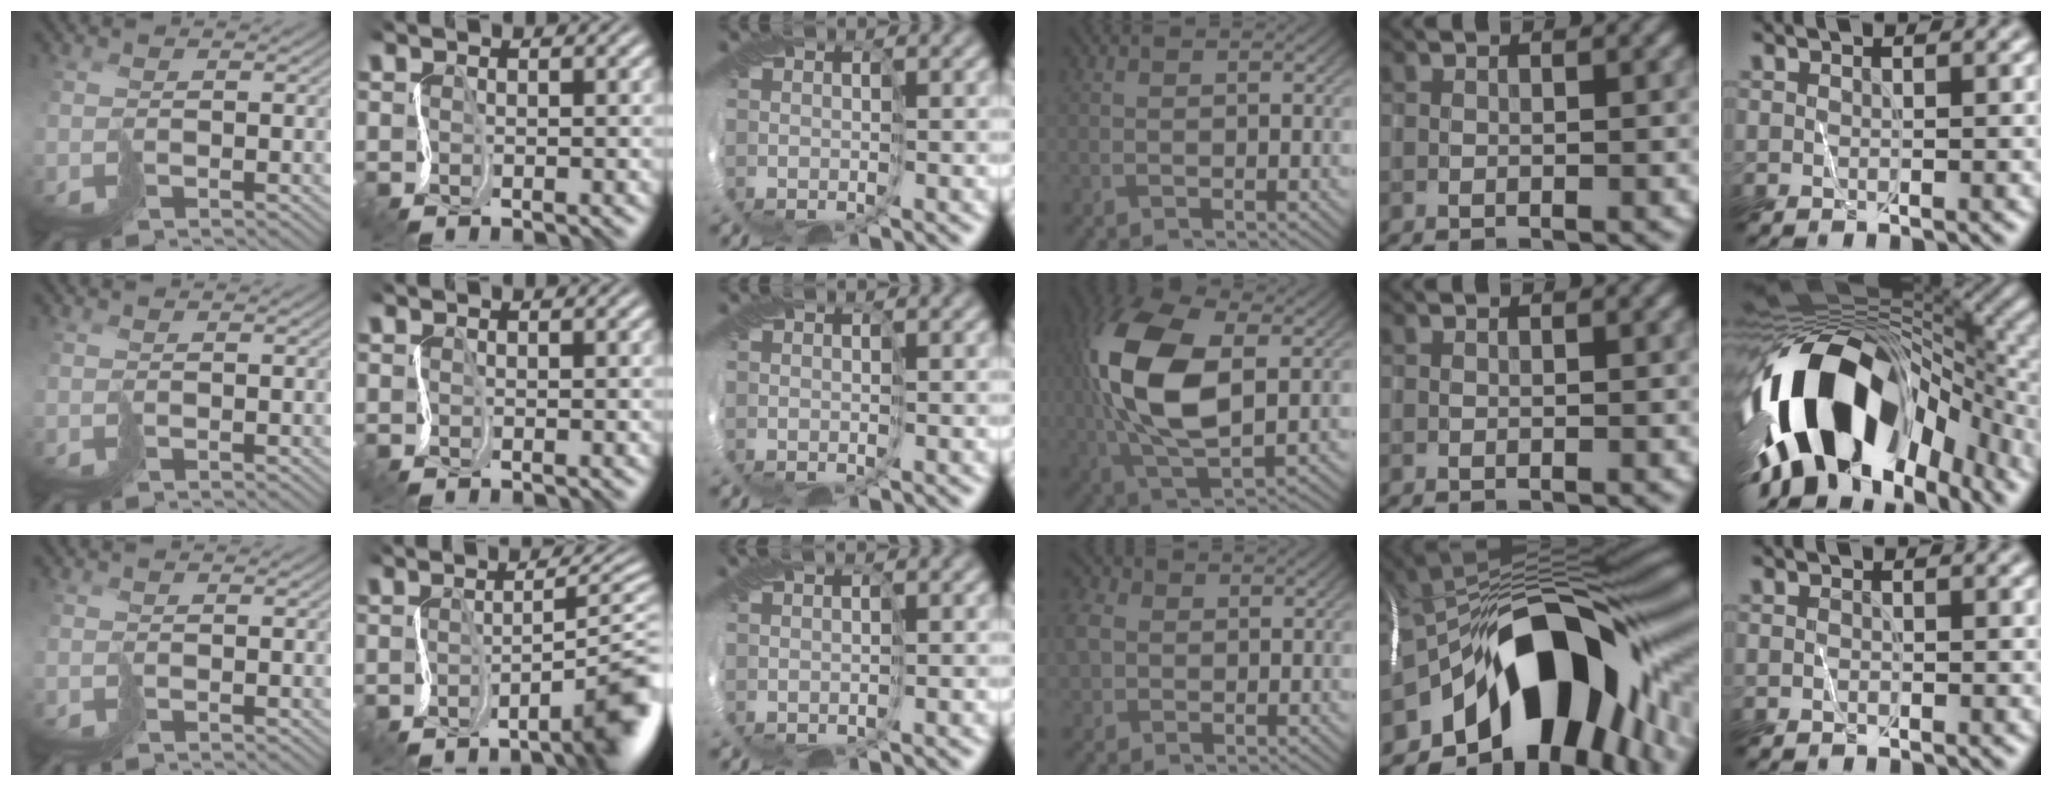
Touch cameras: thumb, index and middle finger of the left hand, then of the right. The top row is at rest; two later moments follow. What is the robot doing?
{"motion": "cut", "object": "receipt paper"}